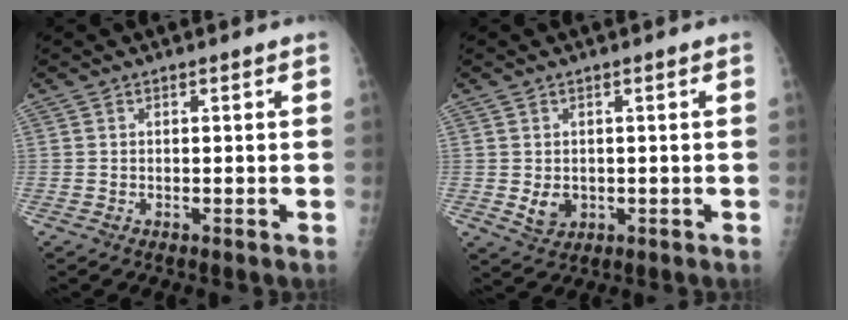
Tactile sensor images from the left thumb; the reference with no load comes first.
{"total": 3.5, "force": [-0.1, 2.8, 2.0], "torque": [-0.023, -0.005, 0.009]}